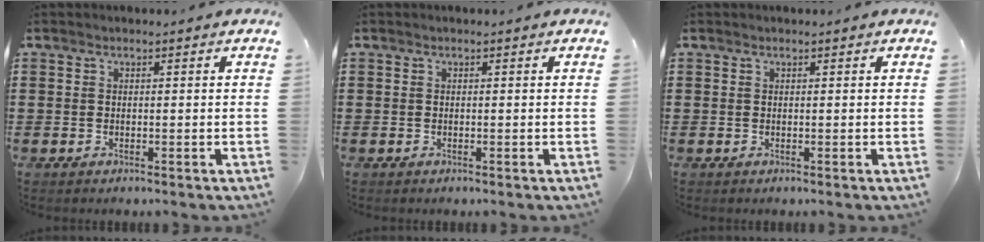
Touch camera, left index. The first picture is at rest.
{"total": 0.0}
{"total": 0.0}